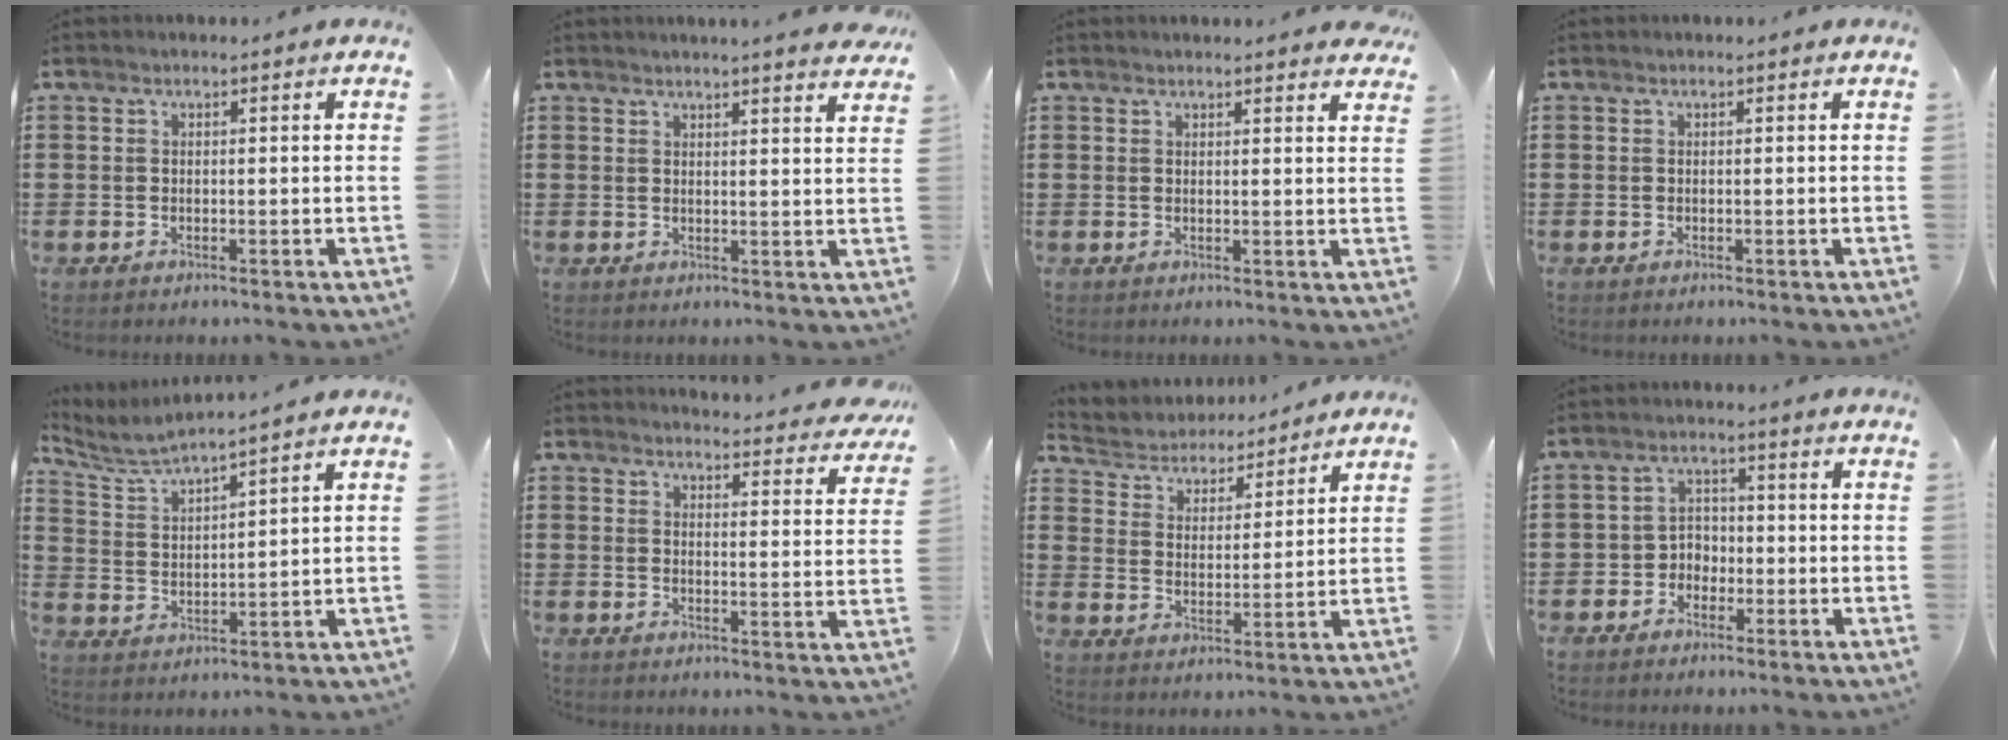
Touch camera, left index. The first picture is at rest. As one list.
[{"total": 2.8, "force": [2.7, -0.6, 0.5], "torque": [-0.009, -0.013, 0.048]}, {"total": 1.9, "force": [1.8, 0.1, 0.5], "torque": [-0.006, -0.003, 0.034]}, {"total": 0.0}, {"total": 4.7, "force": [4.5, -0.3, 1.5], "torque": [-0.050, -0.024, 0.077]}, {"total": 4.3, "force": [4.2, -0.1, 0.8], "torque": [-0.024, -0.024, 0.075]}, {"total": 4.5, "force": [4.4, 1.0, -0.2], "torque": [-0.026, -0.031, 0.073]}, {"total": 3.2, "force": [-1.9, 2.5, 0.8], "torque": [-0.025, 0.009, -0.043]}]